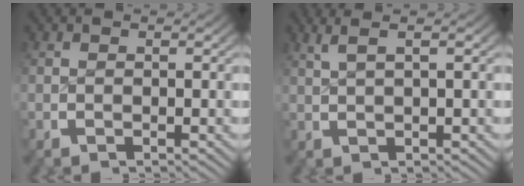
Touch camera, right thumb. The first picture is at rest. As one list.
[{"total": 2.9, "force": [1.8, 0.5, 2.2], "torque": [-0.030, 0.013, 0.033]}]